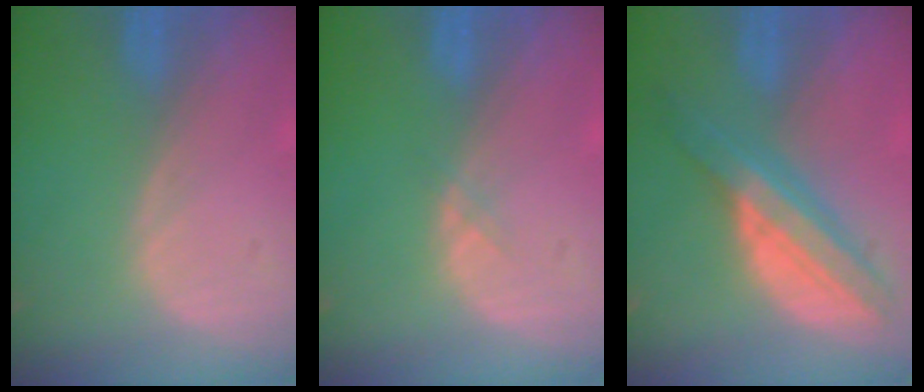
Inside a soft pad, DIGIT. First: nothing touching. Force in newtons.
{"total": 0.6, "press": 0.6, "slide": 0.1}
{"total": 8.5, "press": 8.5, "slide": 0.5}